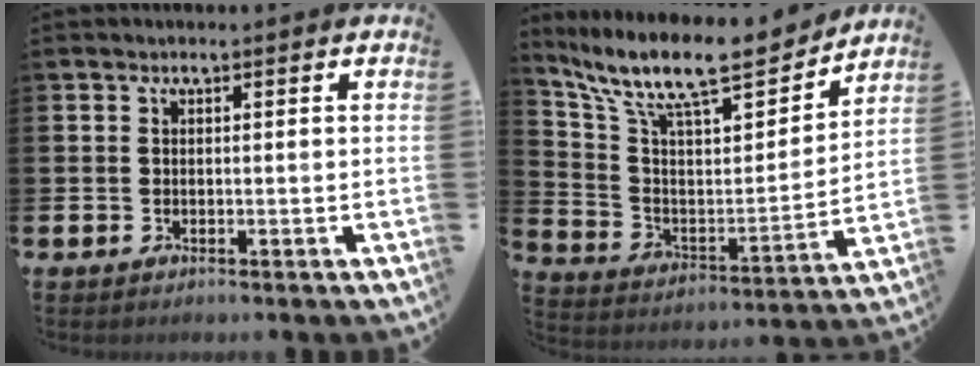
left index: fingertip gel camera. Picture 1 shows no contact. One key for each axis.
{"total": 12.0, "fx": 10.2, "fy": 2.9, "fz": 5.7, "tx": -0.141, "ty": -0.071, "tz": 0.172}